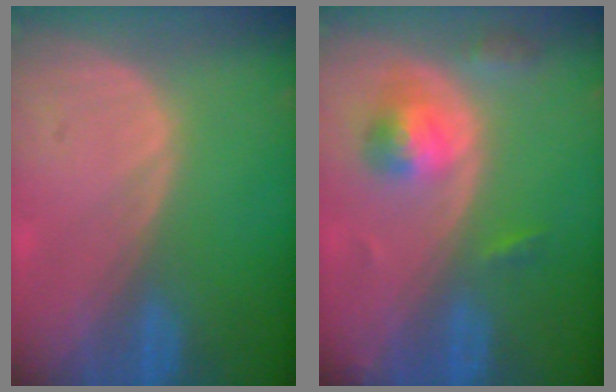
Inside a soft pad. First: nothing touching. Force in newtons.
{"total": 5.3, "press": 4.9, "slide": 2.2}